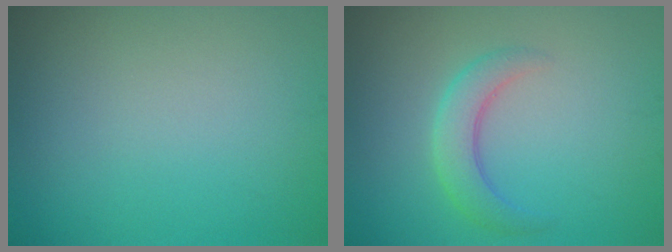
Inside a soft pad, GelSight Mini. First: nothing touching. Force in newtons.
{"total": 2.9, "press": 2.9, "slide": 0.1}